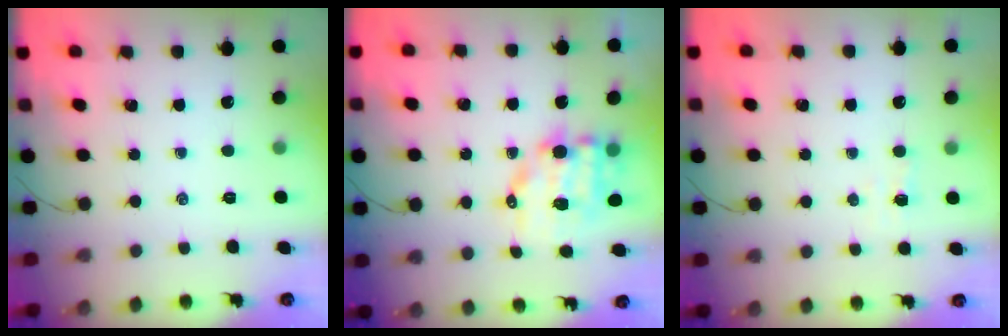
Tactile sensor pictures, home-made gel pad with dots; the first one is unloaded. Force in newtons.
{"total": 9.9, "press": 9.6, "slide": 2.3}
{"total": 1.8, "press": 1.7, "slide": 0.6}